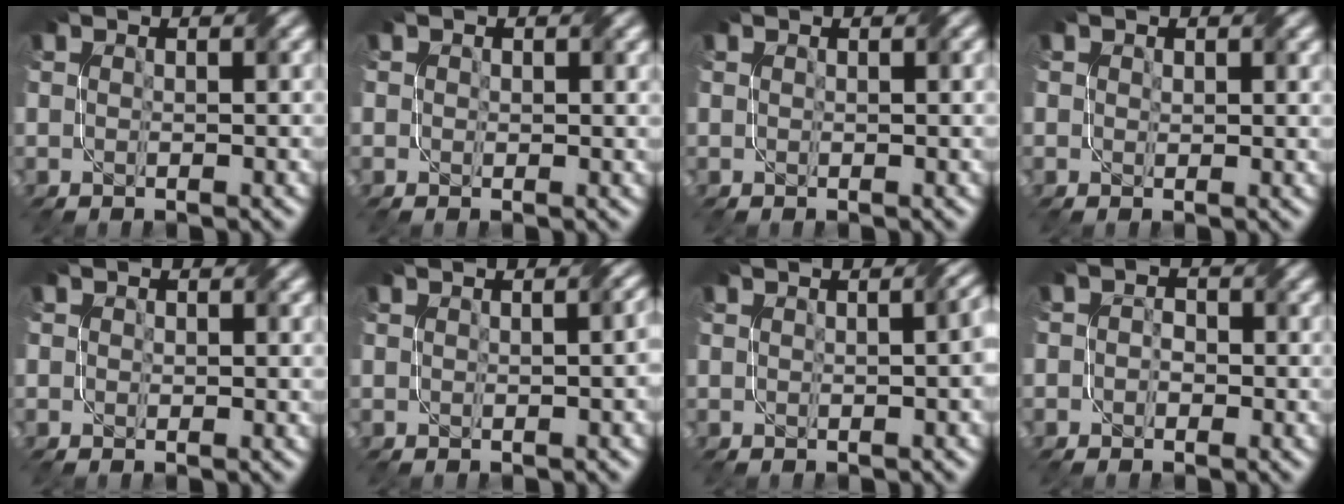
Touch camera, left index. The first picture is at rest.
{"total": 1.1, "force": [0.5, 0.8, 0.5], "torque": [-0.004, -0.003, 0.009]}
{"total": 0.8, "force": [0.5, 0.1, 0.6], "torque": [-0.008, 0.001, 0.008]}
{"total": 1.2, "force": [0.6, 0.8, 0.6], "torque": [-0.008, -0.005, 0.014]}
{"total": 1.0, "force": [0.4, 0.8, 0.4], "torque": [-0.003, -0.003, 0.007]}
{"total": 2.1, "force": [0.2, 0.9, 1.9], "torque": [-0.011, 0.007, 0.003]}
{"total": 2.8, "force": [0.2, 1.1, 2.6], "torque": [-0.012, 0.012, 0.003]}
{"total": 1.6, "force": [-0.2, 1.5, 0.6], "torque": [0.003, 0.001, -0.015]}